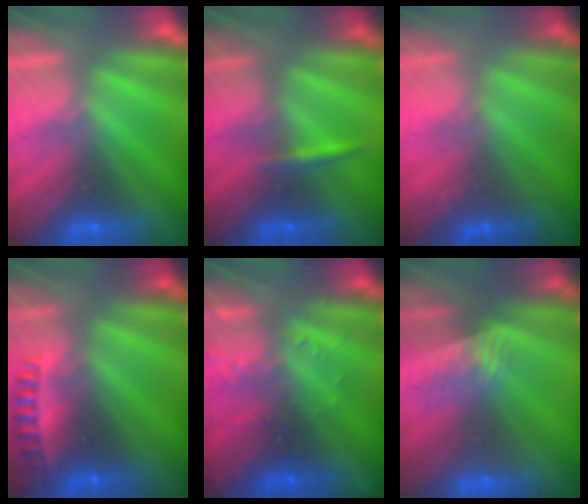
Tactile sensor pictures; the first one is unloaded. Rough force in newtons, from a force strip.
{"total": 2.4}
{"total": 1.8}
{"total": 2.4}
{"total": 2.9}
{"total": 3.0}